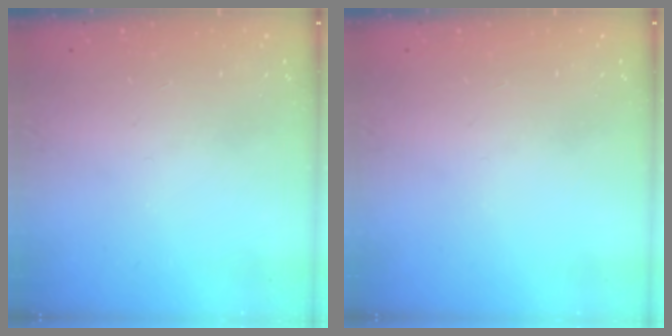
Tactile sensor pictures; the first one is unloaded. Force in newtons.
{"total": 0.0}